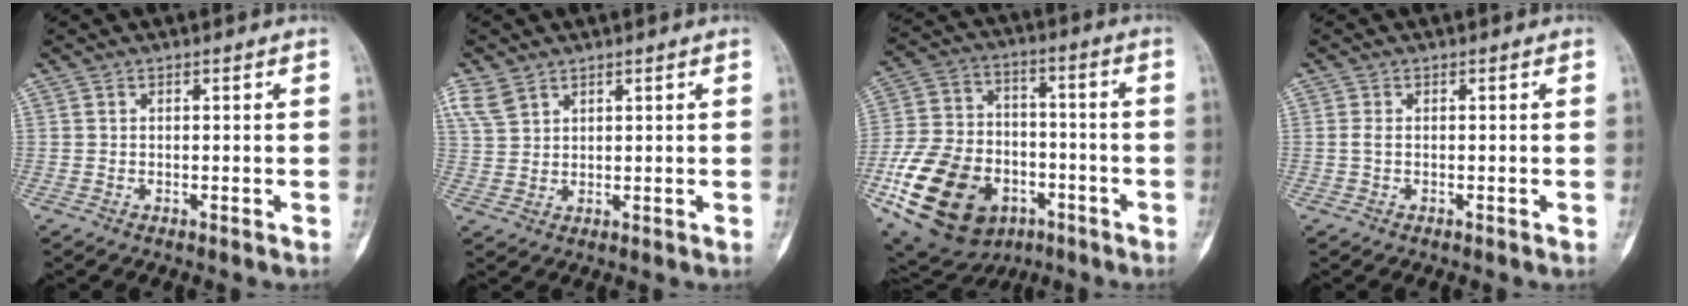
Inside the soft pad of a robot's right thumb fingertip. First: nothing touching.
{"total": 4.2, "force": [2.9, 2.6, 1.6], "torque": [-0.030, -0.005, 0.068]}
{"total": 23.9, "force": [-9.2, 16.5, 14.6], "torque": [-0.273, 0.043, -0.146]}
{"total": 0.9, "force": [0.0, 0.4, 0.8], "torque": [-0.021, -0.002, -0.001]}